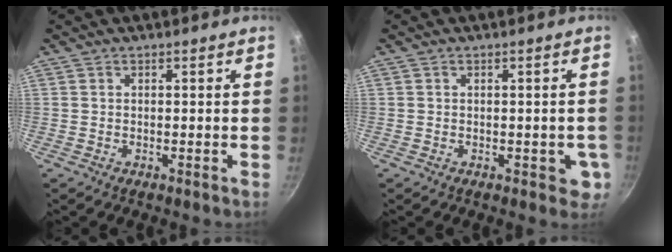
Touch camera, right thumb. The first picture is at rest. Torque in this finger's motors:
{"motor_torque": [0.85, 0.41, -0.29, 0.15, 0.02]}